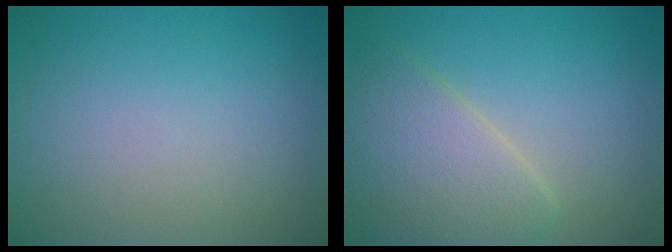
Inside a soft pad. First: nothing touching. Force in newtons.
{"total": 5.2, "press": 5.2, "slide": 0.3}